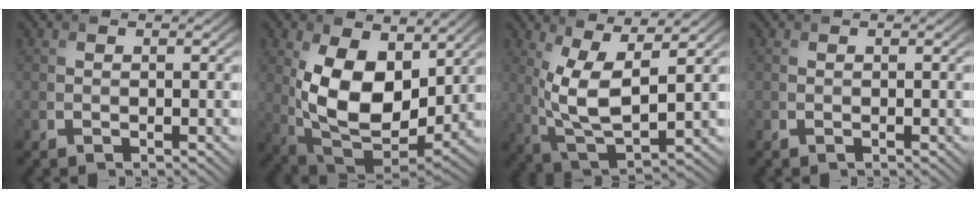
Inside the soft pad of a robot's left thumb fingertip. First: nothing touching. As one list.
[{"total": 12.8, "force": [2.8, 7.7, 9.8], "torque": [-0.195, -0.012, 0.058]}, {"total": 10.0, "force": [3.1, 3.9, 8.6], "torque": [-0.189, -0.001, 0.065]}, {"total": 0.0}]